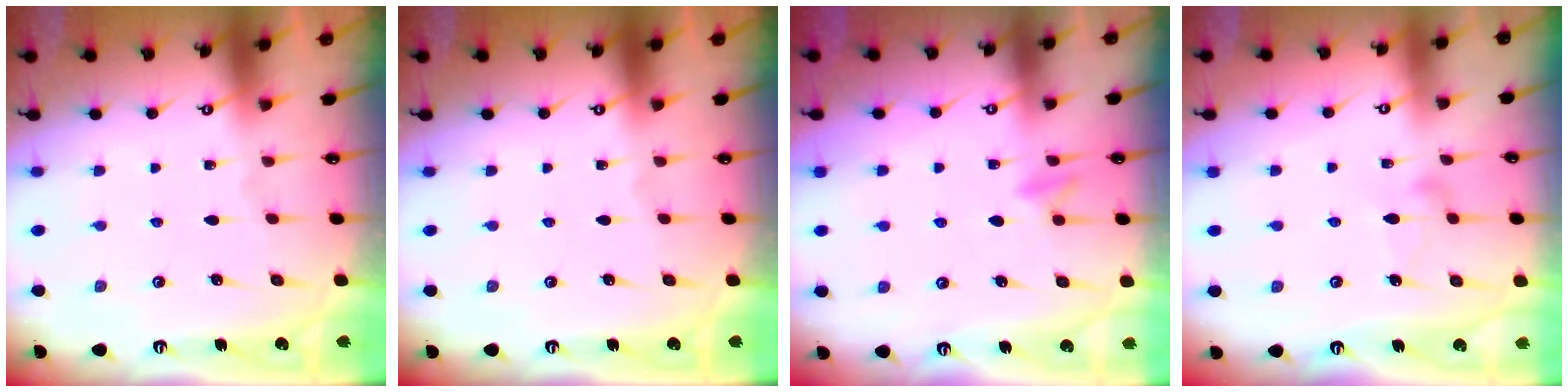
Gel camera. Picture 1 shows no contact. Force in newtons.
{"total": 0.0}
{"total": 4.9, "press": 4.8, "slide": 0.9}
{"total": 6.4, "press": 6.4, "slide": 0.2}